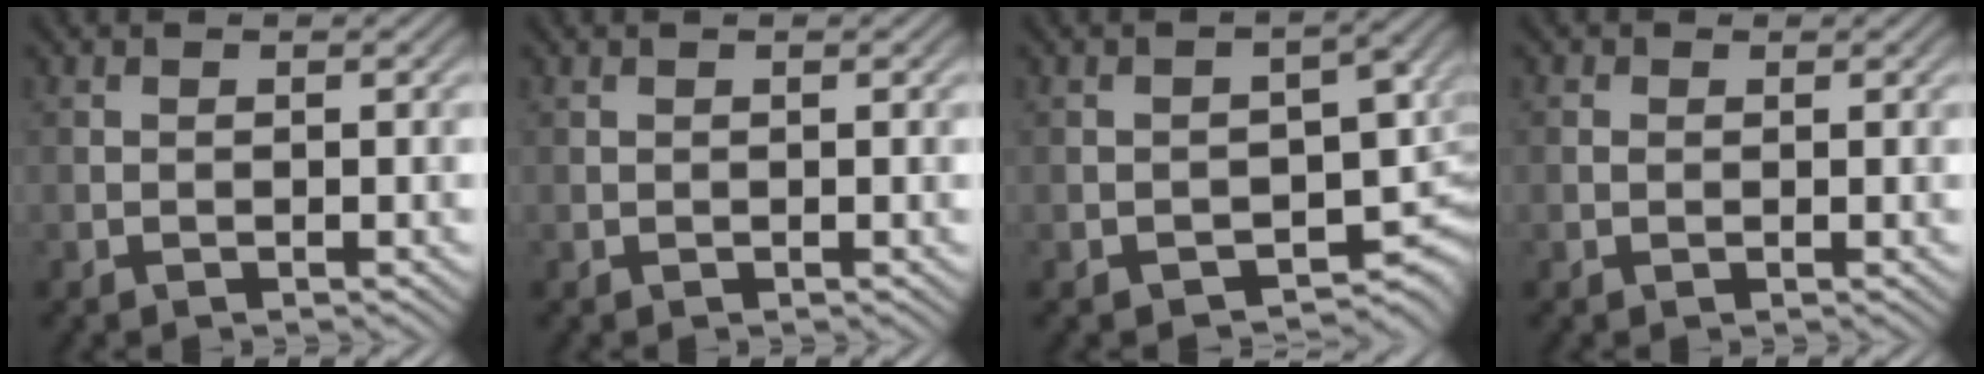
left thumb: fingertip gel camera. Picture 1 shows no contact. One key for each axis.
{"total": 0.0}
{"total": 7.3, "fx": -1.5, "fy": 4.9, "fz": 5.1, "tx": -0.062, "ty": -0.022, "tz": -0.018}
{"total": 0.7, "fx": 0.2, "fy": 0.6, "fz": 0.2, "tx": -0.006, "ty": -0.001, "tz": 0.000}